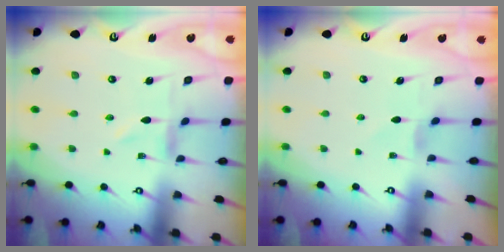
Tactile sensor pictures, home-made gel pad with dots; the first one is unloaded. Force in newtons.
{"total": 2.5, "press": 2.5, "slide": 0.5}